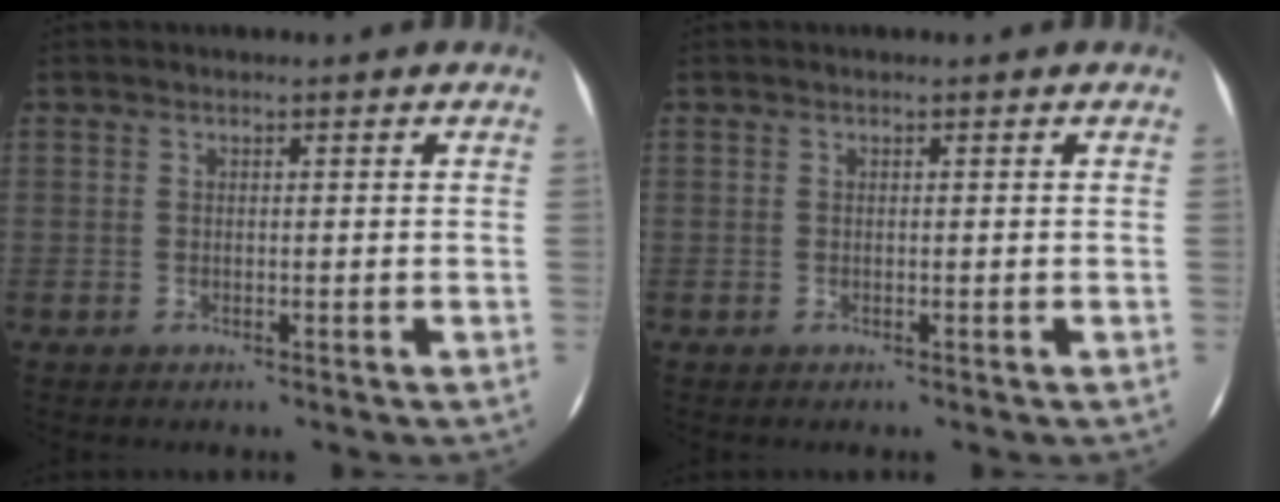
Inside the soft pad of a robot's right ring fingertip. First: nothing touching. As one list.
[{"total": 0.0}]